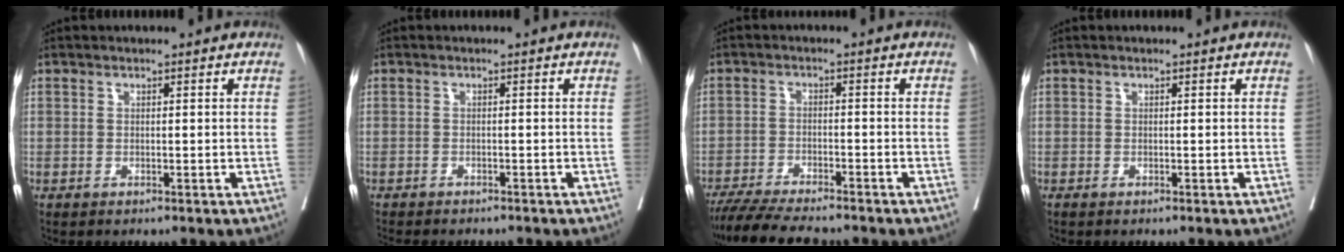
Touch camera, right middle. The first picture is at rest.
{"total": 6.9, "force": [-6.1, 1.7, 2.7], "torque": [-0.033, -0.004, -0.082]}
{"total": 10.0, "force": [-8.8, 0.9, 4.5], "torque": [-0.068, -0.023, -0.143]}
{"total": 0.0}